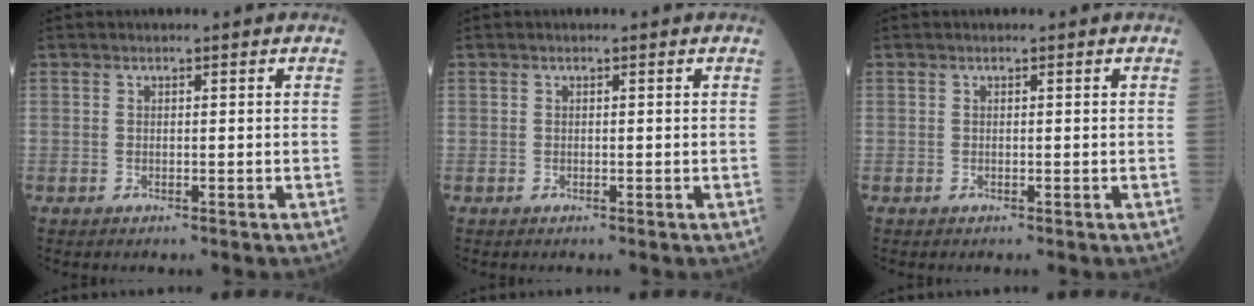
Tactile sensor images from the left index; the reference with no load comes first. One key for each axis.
{"total": 0.0}
{"total": 0.0}